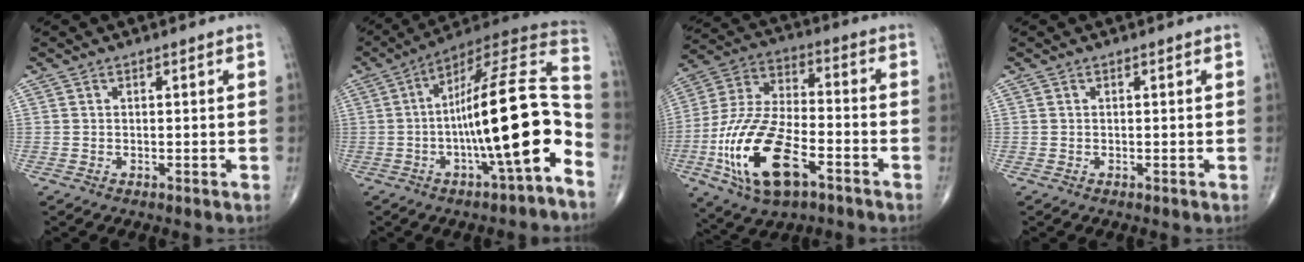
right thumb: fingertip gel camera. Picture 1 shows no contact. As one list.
[{"total": 20.8, "force": [-5.9, 4.1, 19.5], "torque": [-0.304, 0.066, -0.092]}, {"total": 20.3, "force": [-8.1, 9.4, 16.0], "torque": [-0.321, 0.029, -0.142]}, {"total": 0.0}]